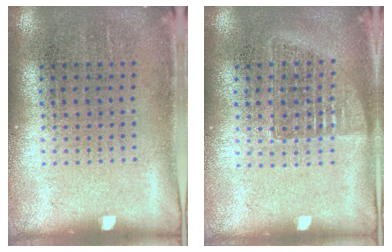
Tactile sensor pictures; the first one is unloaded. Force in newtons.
{"total": 1.1, "press": 1.0, "slide": 0.6}